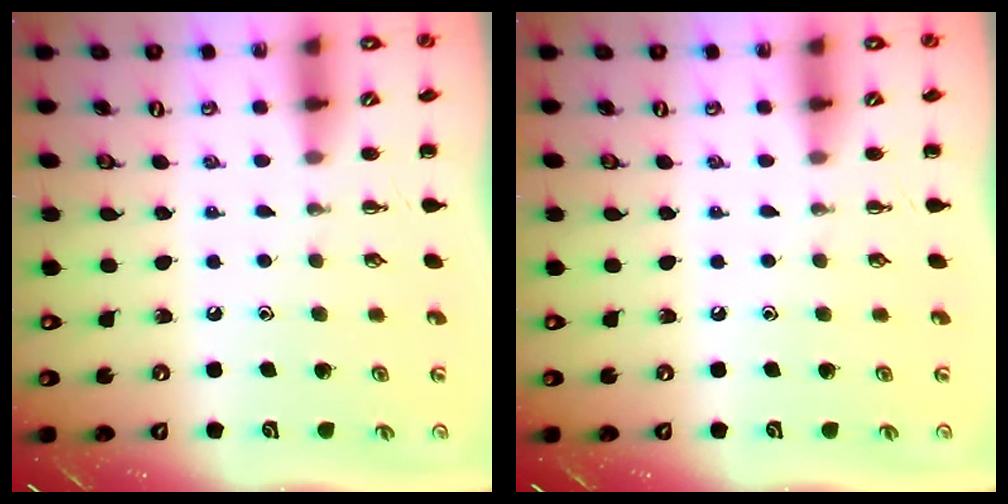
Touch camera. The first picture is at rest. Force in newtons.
{"total": 0.0}